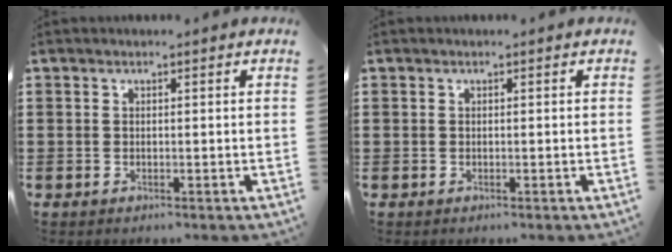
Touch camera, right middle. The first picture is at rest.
{"total": 0.0}